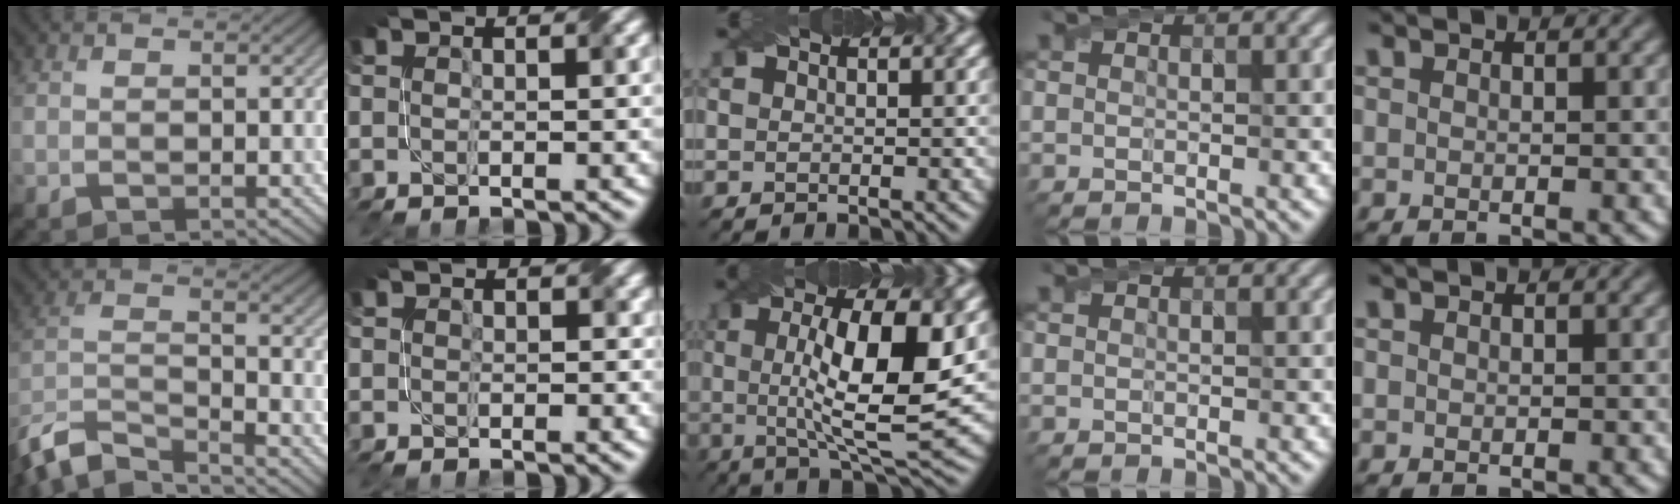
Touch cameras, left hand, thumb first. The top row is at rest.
{"thumb": {"total": 10.4, "force": [-8.6, 2.7, 5.1], "torque": [-0.114, -0.011, -0.175]}, "index": {"total": 1.3, "force": [0.5, 1.0, 0.6], "torque": [-0.006, -0.001, 0.002]}, "middle": {"total": 11.0, "force": [1.2, 2.9, 10.5], "torque": [-0.162, -0.001, 0.022]}, "little": {"total": 0.6, "force": [-0.1, -0.3, -0.5], "torque": [0.003, -0.001, 0.004]}}